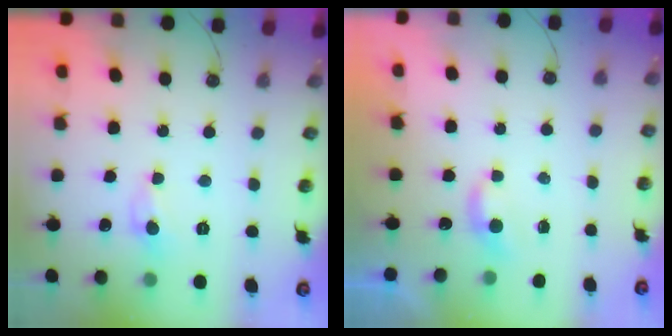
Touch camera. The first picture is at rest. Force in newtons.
{"total": 1.7, "press": 1.6, "slide": 0.4}